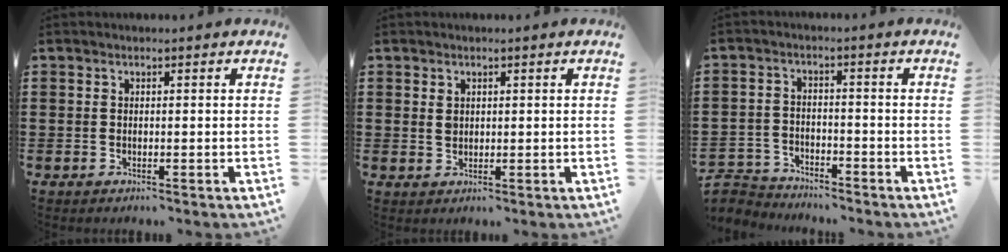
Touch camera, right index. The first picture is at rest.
{"total": 1.4, "force": [0.6, 1.1, 0.7], "torque": [-0.016, 0.004, 0.013]}
{"total": 3.8, "force": [-3.8, 0.6, -0.2], "torque": [-0.021, -0.008, -0.086]}